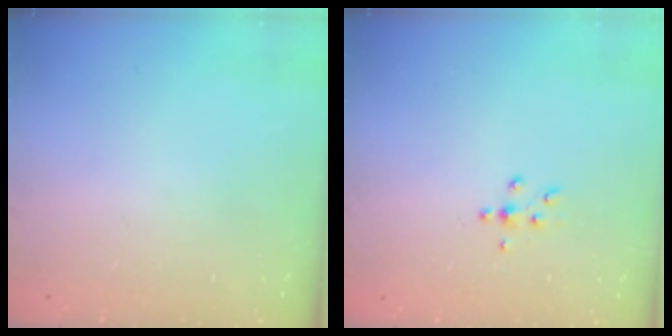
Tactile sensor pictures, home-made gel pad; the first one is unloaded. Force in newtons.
{"total": 5.4, "press": 5.0, "slide": 2.0}